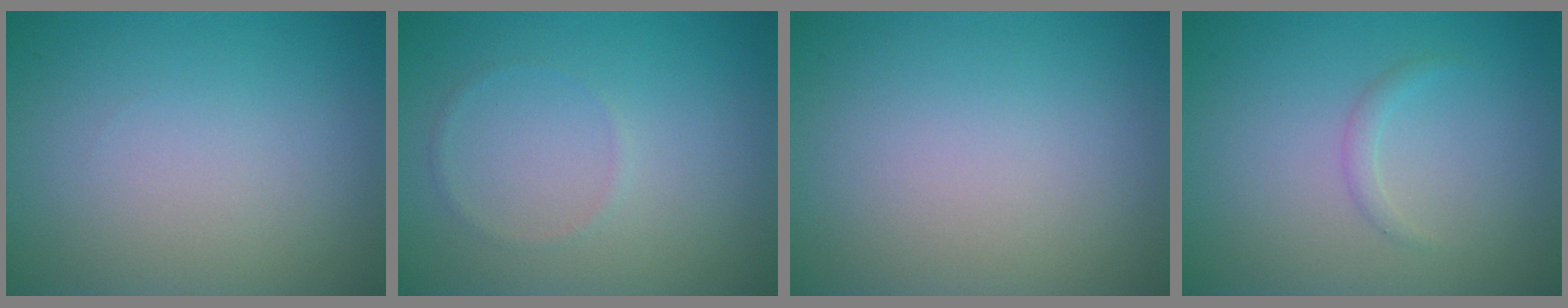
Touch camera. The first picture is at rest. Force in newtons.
{"total": 0.5, "press": 0.5, "slide": 0.1}
{"total": 0.0}
{"total": 0.9, "press": 0.9, "slide": 0.0}